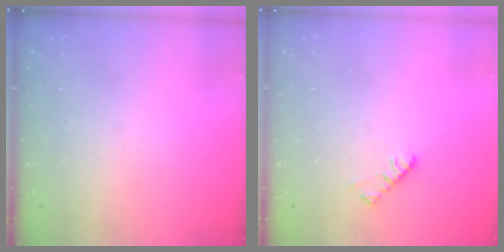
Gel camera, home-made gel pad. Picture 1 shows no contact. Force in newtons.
{"total": 4.5, "press": 4.5, "slide": 0.5}